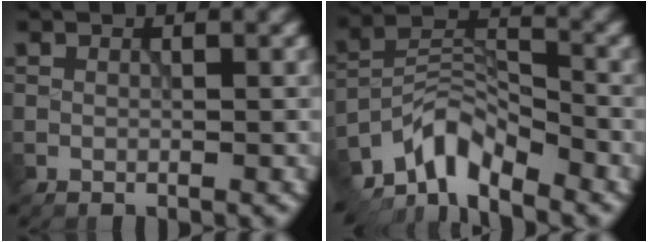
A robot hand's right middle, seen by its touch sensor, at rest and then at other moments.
{"total": 6.5, "force": [-5.3, 2.3, 3.0], "torque": [-0.045, 0.000, -0.113]}